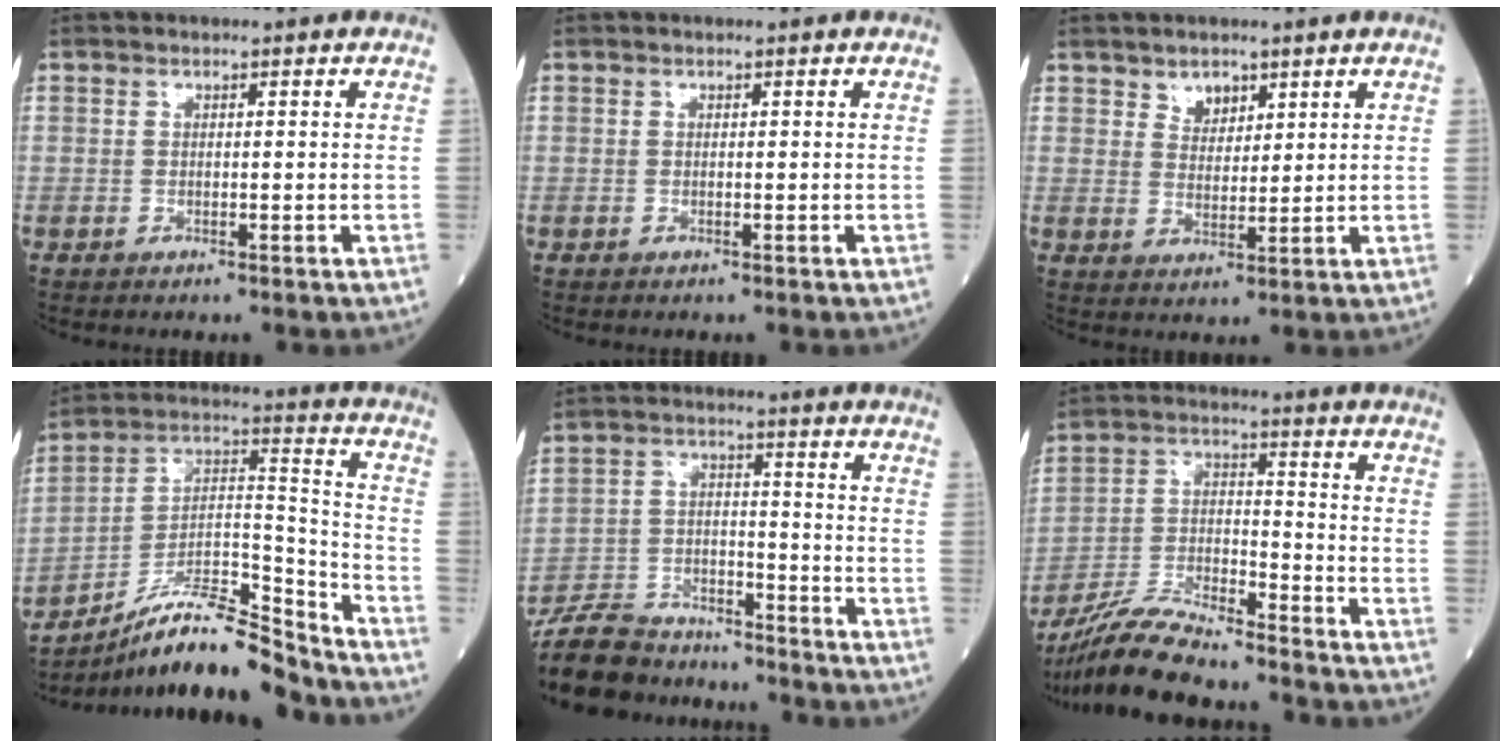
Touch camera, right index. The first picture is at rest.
{"total": 0.0}
{"total": 3.4, "force": [2.4, 2.1, 1.0], "torque": [-0.014, -0.003, 0.044]}
{"total": 15.2, "force": [-13.5, 1.5, 6.7], "torque": [-0.104, 0.039, -0.234]}
{"total": 13.8, "force": [-12.8, 4.3, 3.1], "torque": [-0.059, 0.021, -0.219]}
{"total": 12.9, "force": [-11.9, 0.9, 5.0], "torque": [-0.096, -0.008, -0.223]}